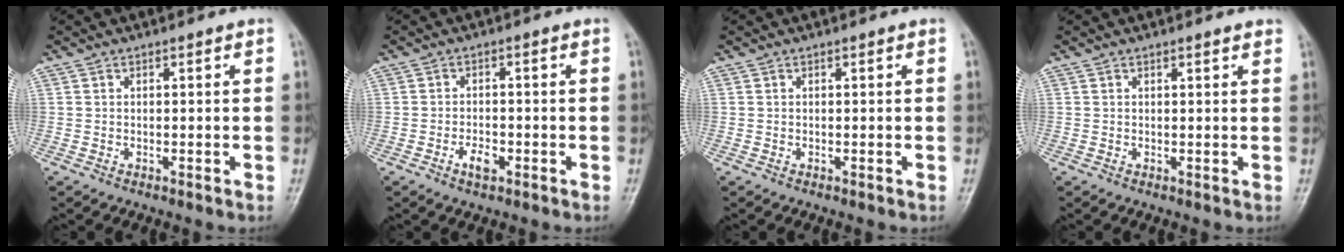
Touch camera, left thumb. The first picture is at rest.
{"total": 3.1, "force": [-1.5, 1.5, 2.2], "torque": [-0.037, 0.008, -0.025]}
{"total": 0.0}
{"total": 1.3, "force": [1.1, 0.2, 0.8], "torque": [-0.005, 0.000, 0.013]}